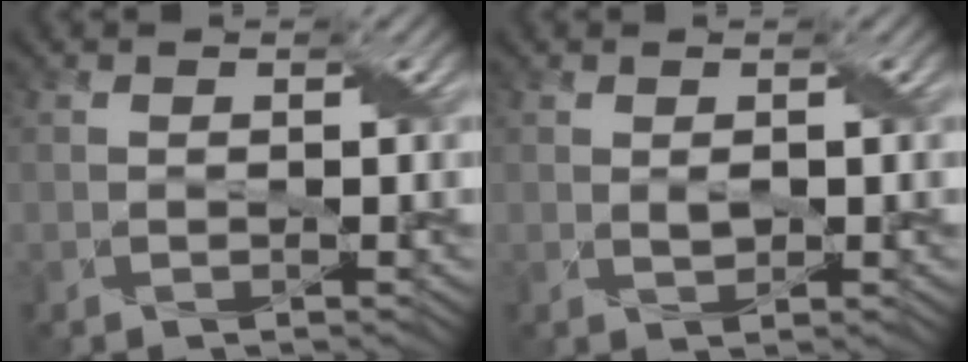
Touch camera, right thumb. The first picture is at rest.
{"total": 1.1, "force": [0.2, 0.6, 0.9], "torque": [-0.021, -0.001, 0.009]}